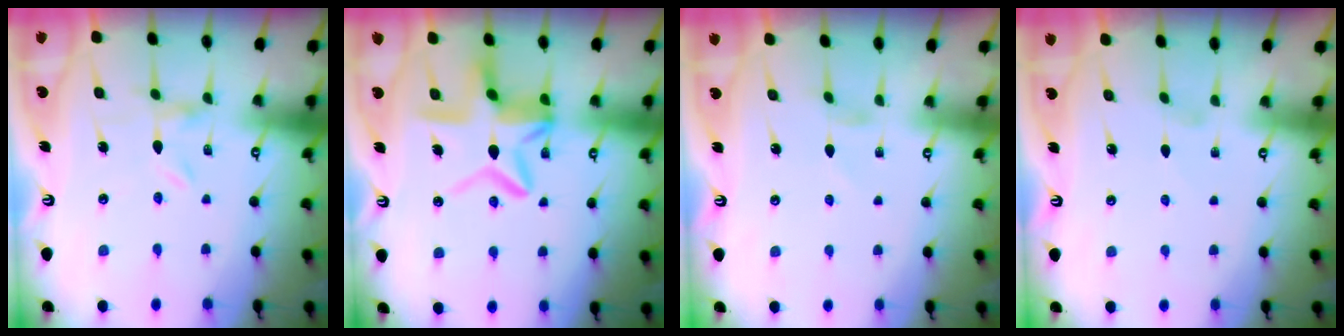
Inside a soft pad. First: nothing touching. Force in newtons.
{"total": 12.2, "press": 12.1, "slide": 1.2}
{"total": 0.5, "press": 0.4, "slide": 0.3}
{"total": 0.0}